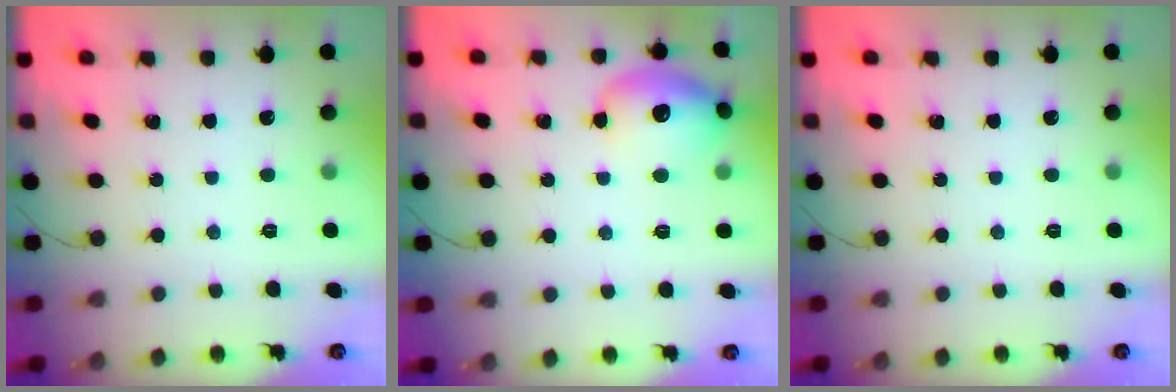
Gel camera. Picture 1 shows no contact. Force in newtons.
{"total": 15.6, "press": 13.8, "slide": 7.4}
{"total": 0.0}